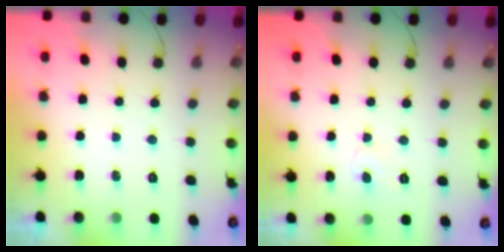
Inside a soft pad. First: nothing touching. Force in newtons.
{"total": 4.6, "press": 4.6, "slide": 0.4}